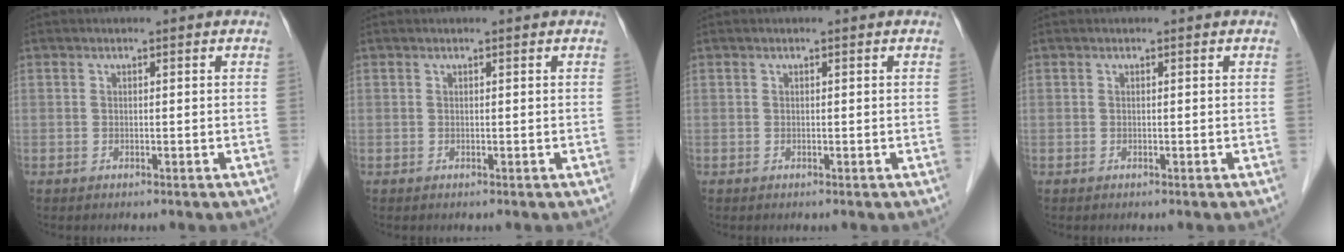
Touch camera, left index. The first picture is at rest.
{"total": 0.0}
{"total": 0.0}
{"total": 0.0}